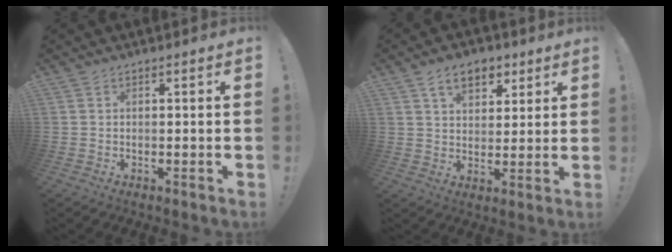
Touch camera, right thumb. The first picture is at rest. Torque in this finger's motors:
{"motor_torque": [0.85, 1.07, 0.95, 0.43, 0.04]}